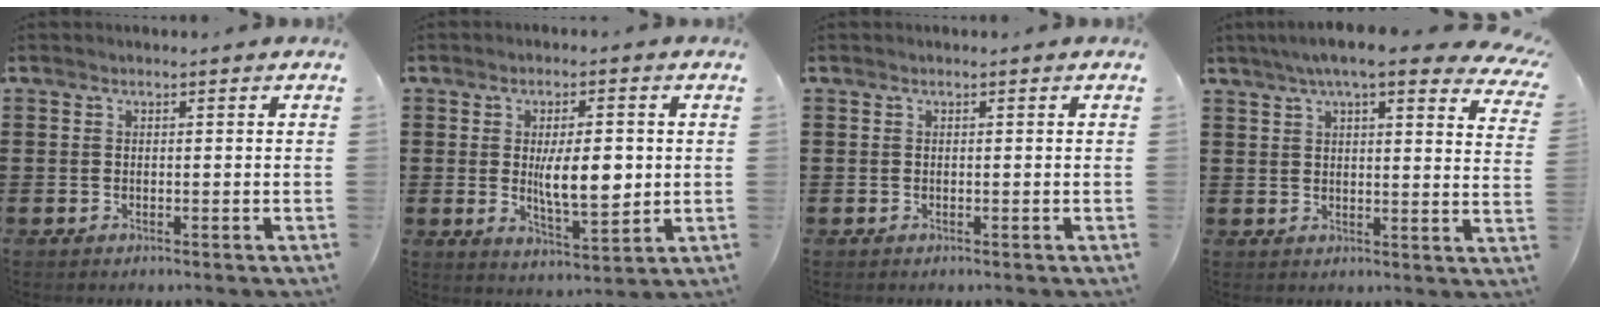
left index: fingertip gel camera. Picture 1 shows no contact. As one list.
[{"total": 8.3, "force": [0.5, 3.2, 7.7], "torque": [-0.123, -0.005, 0.002]}, {"total": 0.0}, {"total": 7.7, "force": [6.2, 0.3, 4.6], "torque": [-0.101, -0.015, 0.106]}]